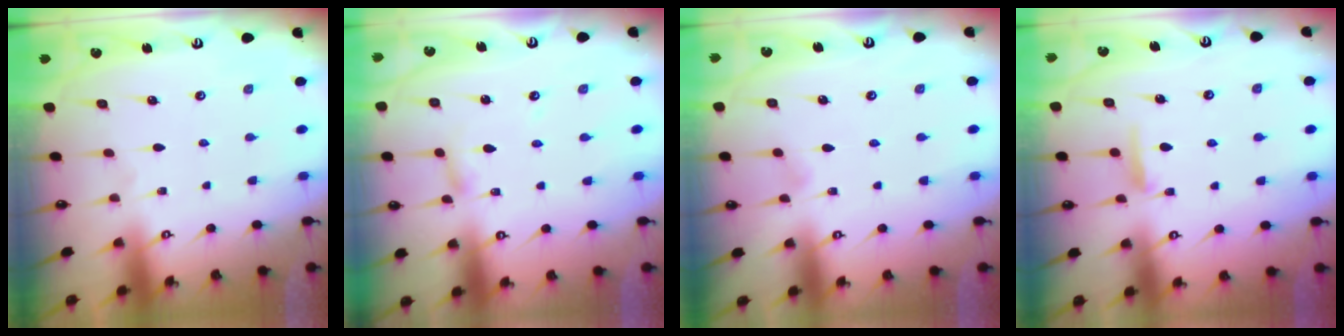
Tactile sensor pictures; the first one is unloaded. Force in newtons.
{"total": 2.6, "press": 2.6, "slide": 0.2}
{"total": 3.5, "press": 3.5, "slide": 0.4}
{"total": 6.5, "press": 6.5, "slide": 0.7}